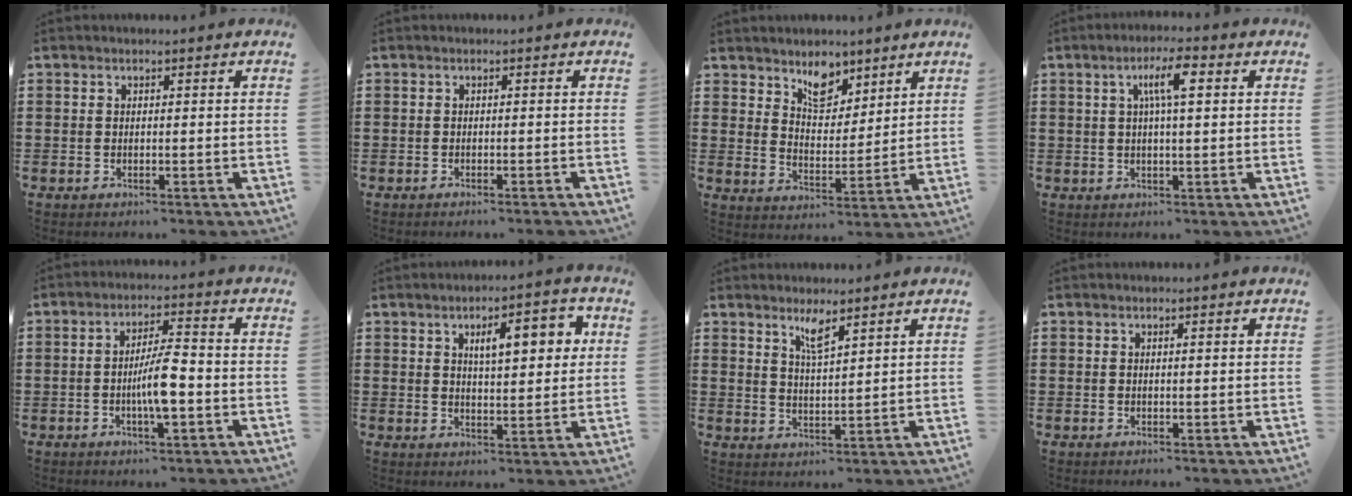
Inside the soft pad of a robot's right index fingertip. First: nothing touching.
{"total": 0.7, "force": [-0.6, -0.2, 0.2], "torque": [-0.004, -0.003, -0.013]}
{"total": 6.4, "force": [4.8, 3.3, 2.8], "torque": [-0.049, -0.010, 0.084]}
{"total": 5.2, "force": [1.4, 1.0, 4.9], "torque": [-0.099, 0.009, 0.019]}
{"total": 6.3, "force": [-1.5, 1.3, 6.0], "torque": [-0.115, -0.001, -0.032]}
{"total": 7.2, "force": [2.6, 2.4, 6.2], "torque": [-0.094, -0.004, 0.035]}
{"total": 3.5, "force": [2.6, 0.5, 2.3], "torque": [-0.052, 0.004, 0.046]}
{"total": 0.5, "force": [0.2, 0.0, 0.5], "torque": [-0.009, -0.001, 0.005]}